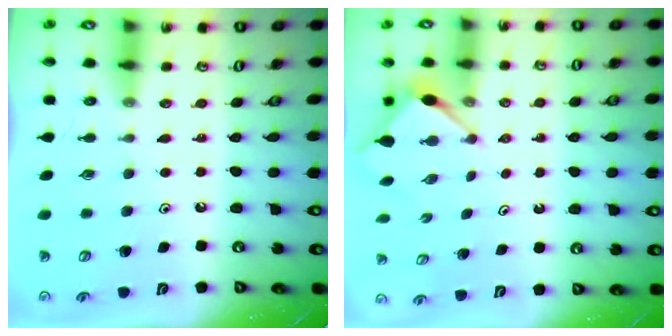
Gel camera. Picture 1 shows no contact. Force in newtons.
{"total": 3.4, "press": 3.4, "slide": 0.3}